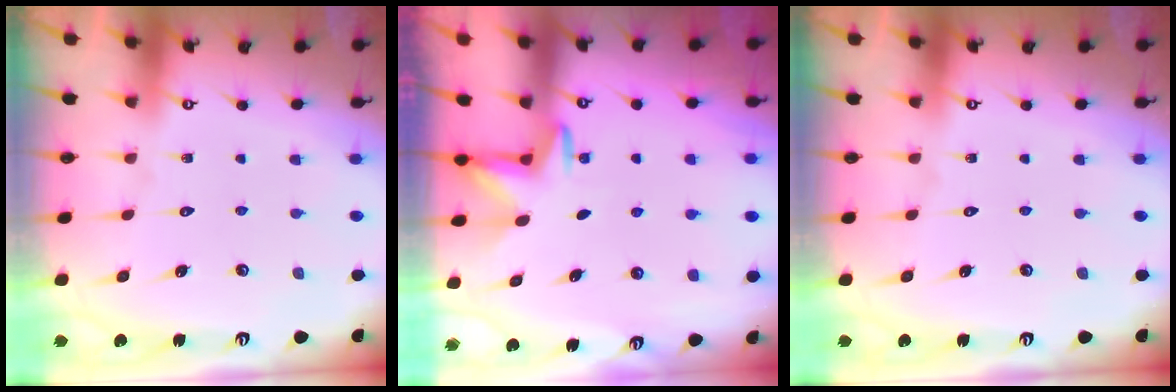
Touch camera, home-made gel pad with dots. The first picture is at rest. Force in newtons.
{"total": 3.0, "press": 3.0, "slide": 0.4}
{"total": 0.0}